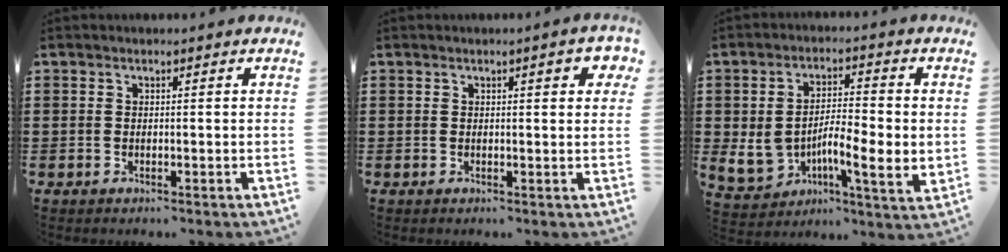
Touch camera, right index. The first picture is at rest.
{"total": 2.6, "force": [0.9, 0.6, 2.4], "torque": [-0.032, -0.001, 0.010]}
{"total": 9.3, "force": [-1.4, 4.7, 7.9], "torque": [-0.149, -0.003, -0.018]}